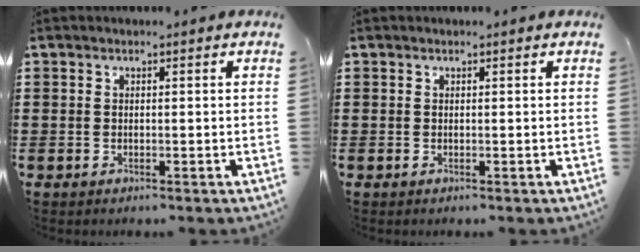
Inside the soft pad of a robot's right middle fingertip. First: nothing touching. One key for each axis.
{"total": 0.0}